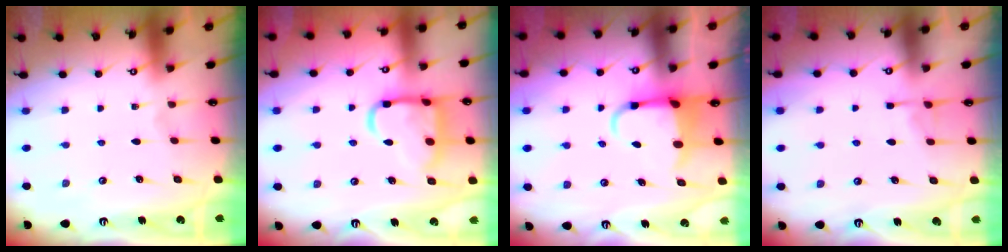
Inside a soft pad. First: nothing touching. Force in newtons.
{"total": 14.0, "press": 13.9, "slide": 1.5}
{"total": 5.7, "press": 5.5, "slide": 1.5}
{"total": 4.2, "press": 4.1, "slide": 0.7}